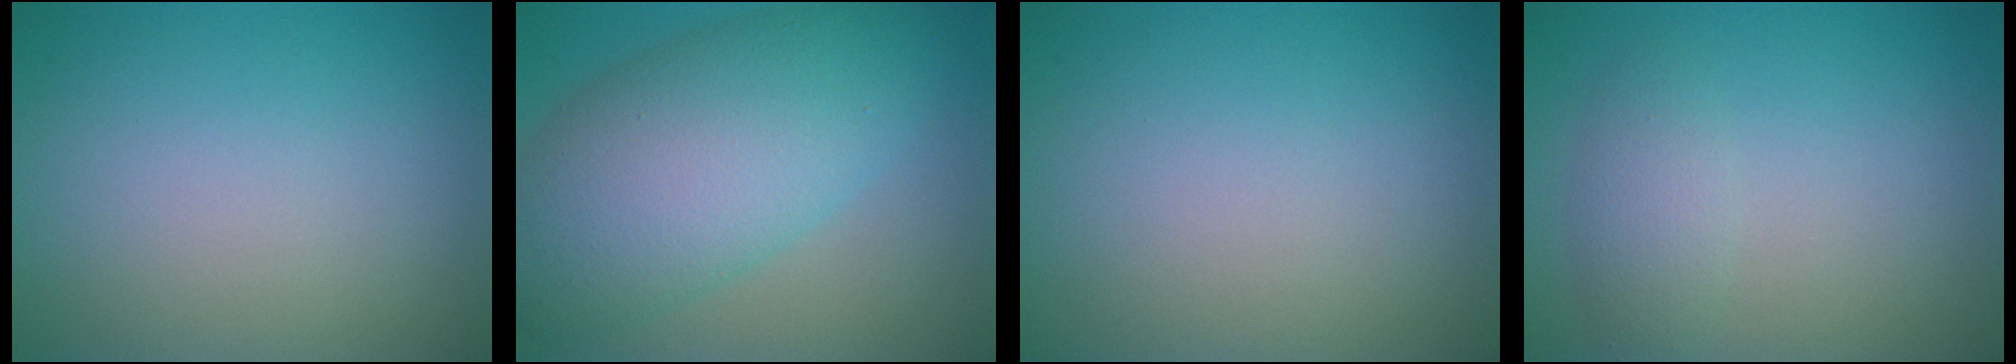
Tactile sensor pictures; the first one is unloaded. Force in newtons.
{"total": 9.8, "press": 9.8, "slide": 0.2}
{"total": 0.0}
{"total": 2.0, "press": 2.0, "slide": 0.0}